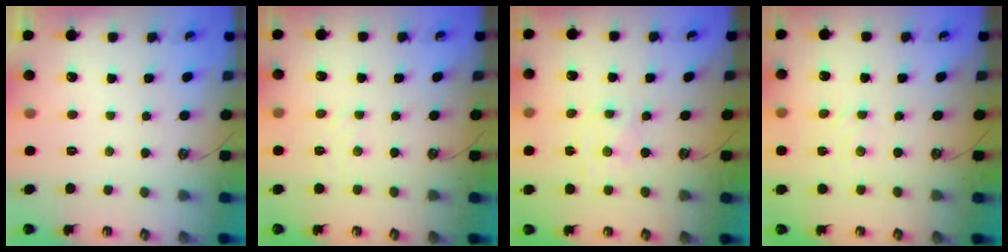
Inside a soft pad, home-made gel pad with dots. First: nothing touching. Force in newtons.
{"total": 1.9, "press": 1.9, "slide": 0.3}
{"total": 0.9, "press": 0.8, "slide": 0.1}
{"total": 1.7, "press": 1.7, "slide": 0.3}